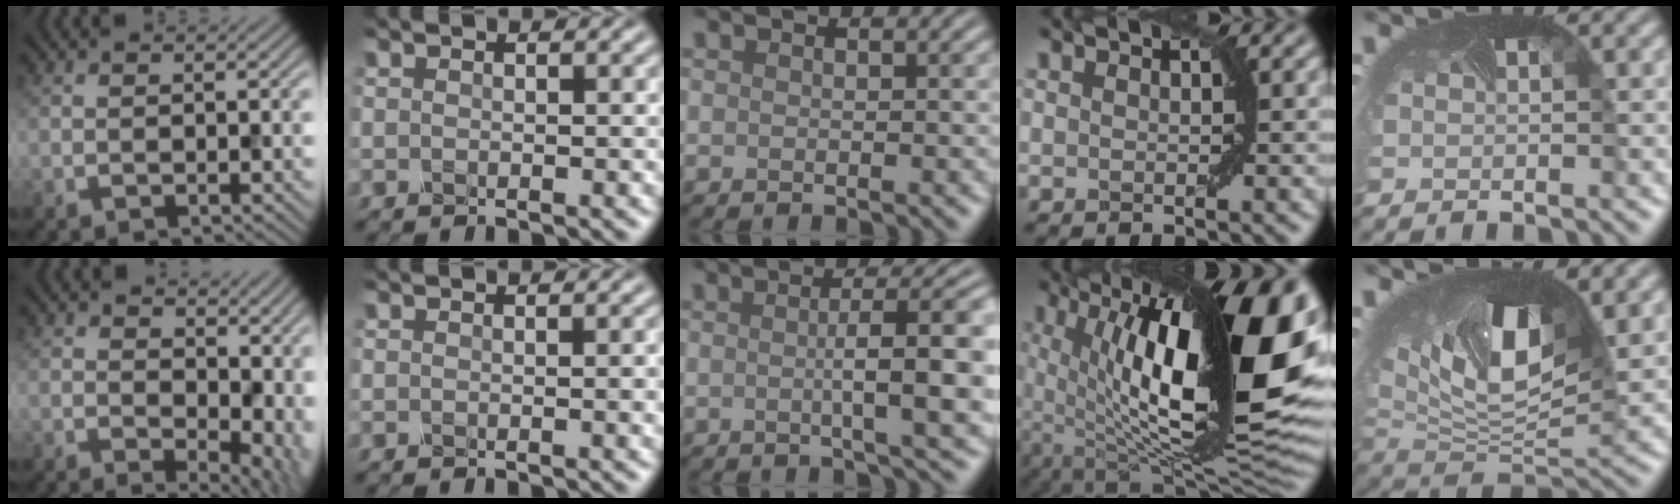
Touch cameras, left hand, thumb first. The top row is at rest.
{"thumb": {"total": 10.4, "force": [1.7, 6.3, 8.0], "torque": [-0.106, -0.022, 0.056]}, "index": {"total": 1.4, "force": [0.1, 0.2, 1.3], "torque": [-0.015, -0.004, 0.002]}, "middle": {"total": 7.5, "force": [0.0, 1.5, 7.4], "torque": [-0.096, 0.011, 0.000]}, "ring": {"total": 19.8, "force": [3.5, 7.8, 17.9], "torque": [-0.269, 0.006, 0.068]}, "little": {"total": 12.2, "force": [3.2, 6.1, 10.0], "torque": [-0.187, -0.014, 0.054]}}